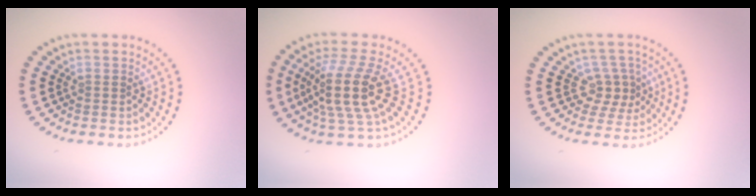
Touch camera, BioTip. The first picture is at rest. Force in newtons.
{"total": 4.9, "press": 3.7, "slide": 3.2}
{"total": 2.3, "press": 1.8, "slide": 1.4}